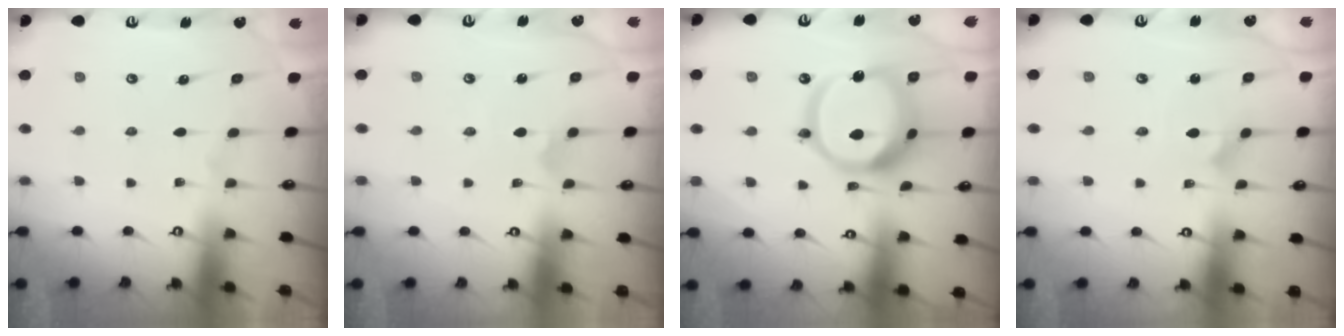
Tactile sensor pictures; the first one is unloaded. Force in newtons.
{"total": 2.5, "press": 2.5, "slide": 0.2}
{"total": 16.9, "press": 16.8, "slide": 2.0}
{"total": 1.7, "press": 1.6, "slide": 0.1}